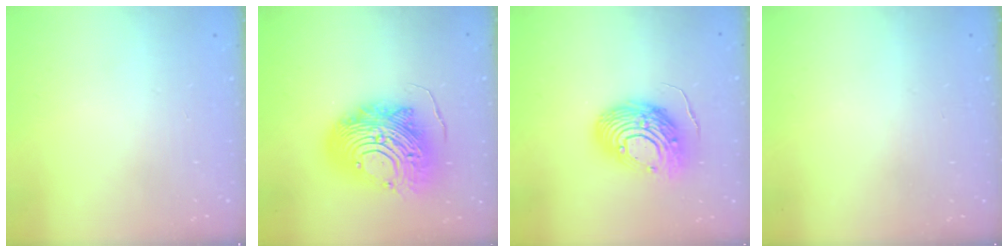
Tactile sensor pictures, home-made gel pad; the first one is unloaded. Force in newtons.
{"total": 20.1, "press": 20.0, "slide": 2.0}
{"total": 14.1, "press": 13.9, "slide": 2.6}
{"total": 0.0}